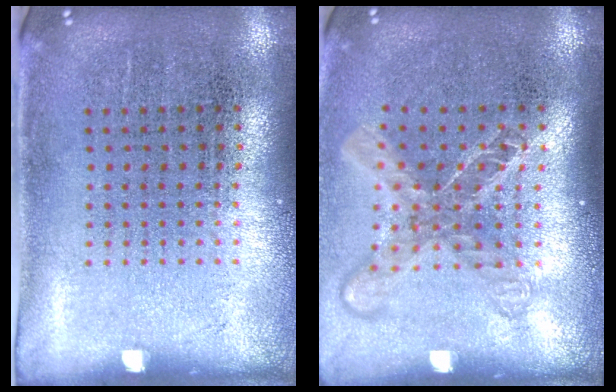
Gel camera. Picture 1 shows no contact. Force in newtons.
{"total": 1.8, "press": 1.4, "slide": 1.2}